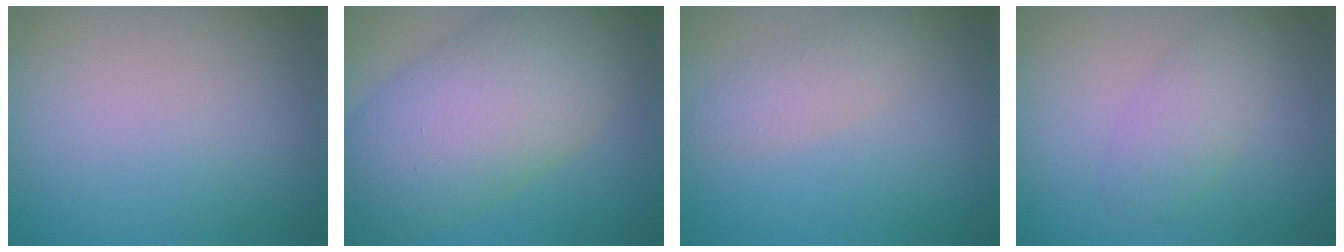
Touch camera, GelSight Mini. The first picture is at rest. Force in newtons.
{"total": 11.1, "press": 11.1, "slide": 0.2}
{"total": 1.9, "press": 1.9, "slide": 0.0}
{"total": 2.4, "press": 2.4, "slide": 0.1}